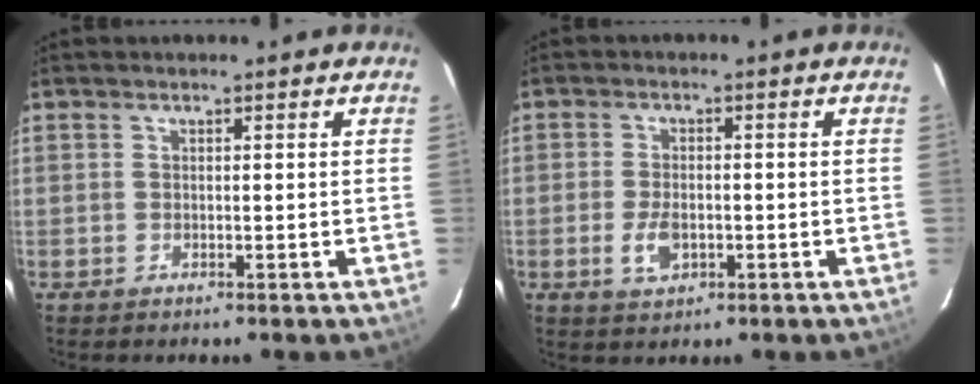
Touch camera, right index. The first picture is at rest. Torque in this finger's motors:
{"motor_torque": [0.08, 0.02, 0.06, 0.03]}